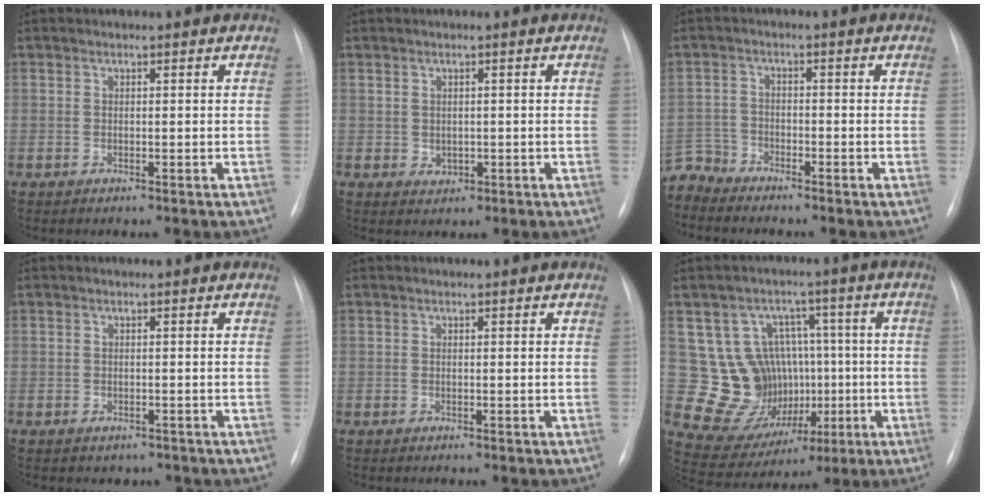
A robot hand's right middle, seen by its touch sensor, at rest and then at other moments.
{"total": 1.5, "force": [-0.1, 1.3, 0.8], "torque": [-0.014, -0.001, 0.006]}
{"total": 4.4, "force": [-4.3, 0.6, -0.9], "torque": [0.020, -0.004, -0.085]}
{"total": 1.6, "force": [-1.1, 1.2, 0.2], "torque": [-0.008, 0.001, -0.010]}
{"total": 0.0}
{"total": 12.8, "force": [0.2, 12.0, 4.4], "torque": [-0.057, 0.054, 0.038]}